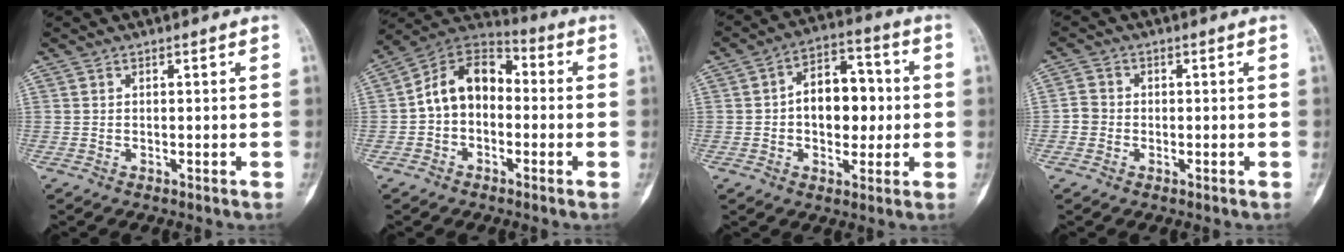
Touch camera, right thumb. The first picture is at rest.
{"total": 11.6, "force": [-0.8, 8.4, 7.9], "torque": [-0.112, 0.043, -0.033]}
{"total": 12.0, "force": [0.1, 7.9, 9.1], "torque": [-0.093, 0.026, -0.004]}
{"total": 2.6, "force": [-0.7, 2.4, 0.8], "torque": [-0.006, 0.008, -0.021]}